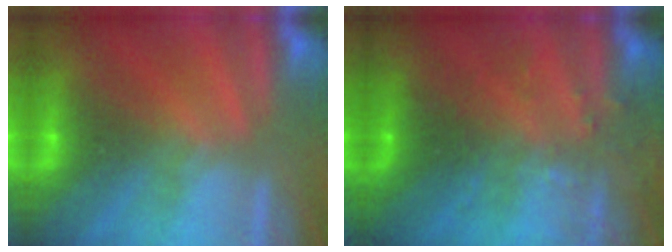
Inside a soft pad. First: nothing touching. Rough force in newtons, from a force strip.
{"total": 2.9}